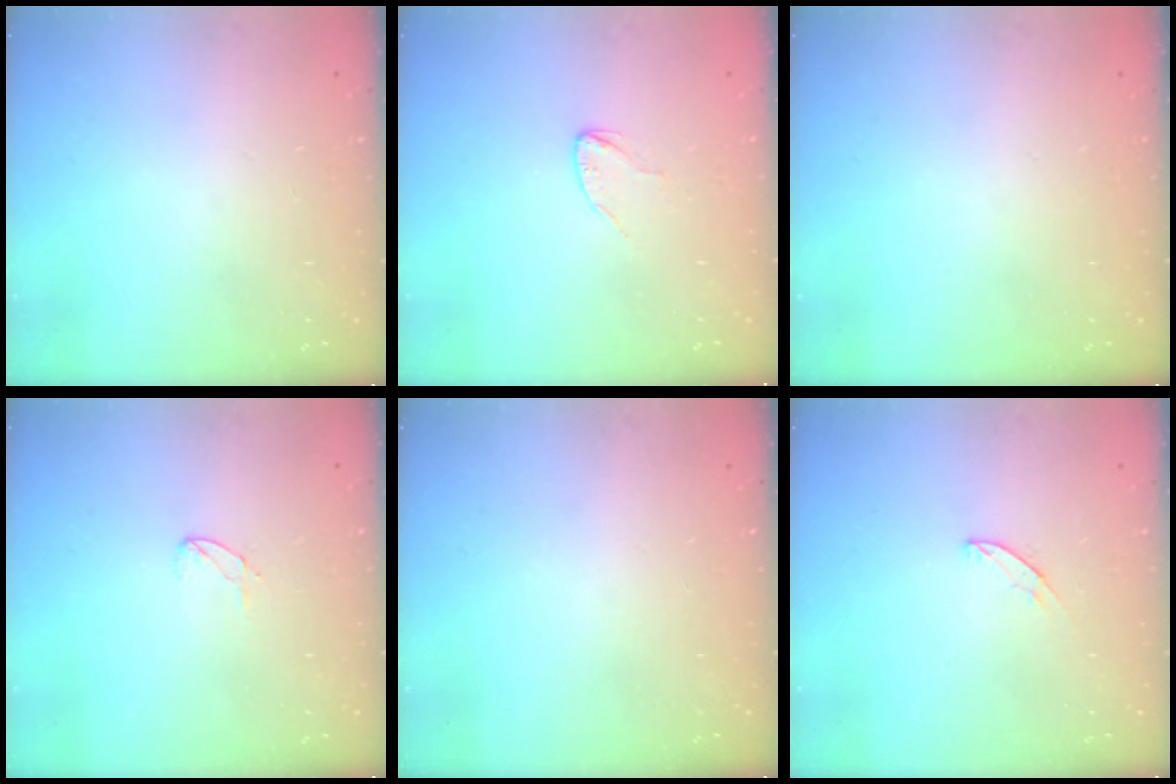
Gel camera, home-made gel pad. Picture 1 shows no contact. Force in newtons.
{"total": 2.7, "press": 2.7, "slide": 0.2}
{"total": 0.0}
{"total": 3.7, "press": 3.7, "slide": 0.3}
{"total": 0.0}
{"total": 4.8, "press": 4.7, "slide": 0.3}